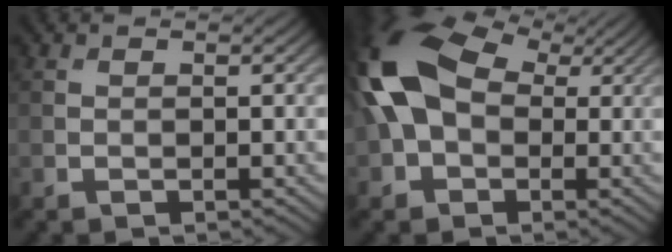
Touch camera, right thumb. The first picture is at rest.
{"total": 14.5, "force": [1.5, 9.7, 10.6], "torque": [-0.241, 0.007, 0.013]}